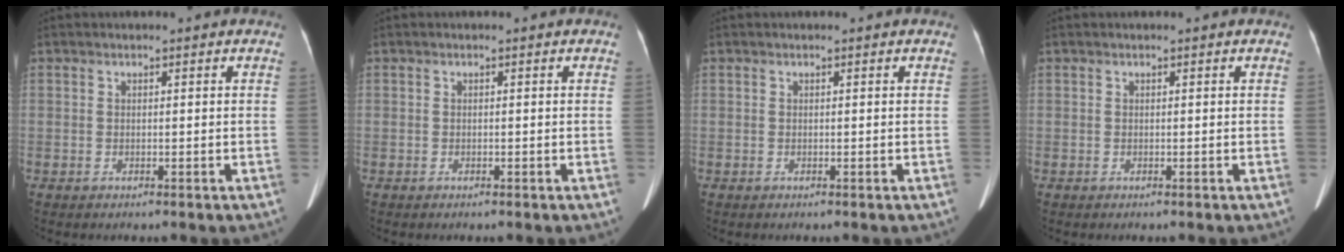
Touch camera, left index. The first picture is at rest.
{"total": 0.0}
{"total": 0.0}
{"total": 0.0}